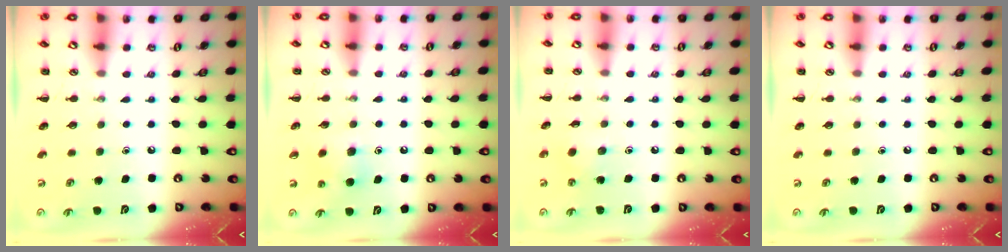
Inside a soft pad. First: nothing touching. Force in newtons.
{"total": 6.7, "press": 6.5, "slide": 1.6}
{"total": 2.8, "press": 2.7, "slide": 0.7}
{"total": 0.0}